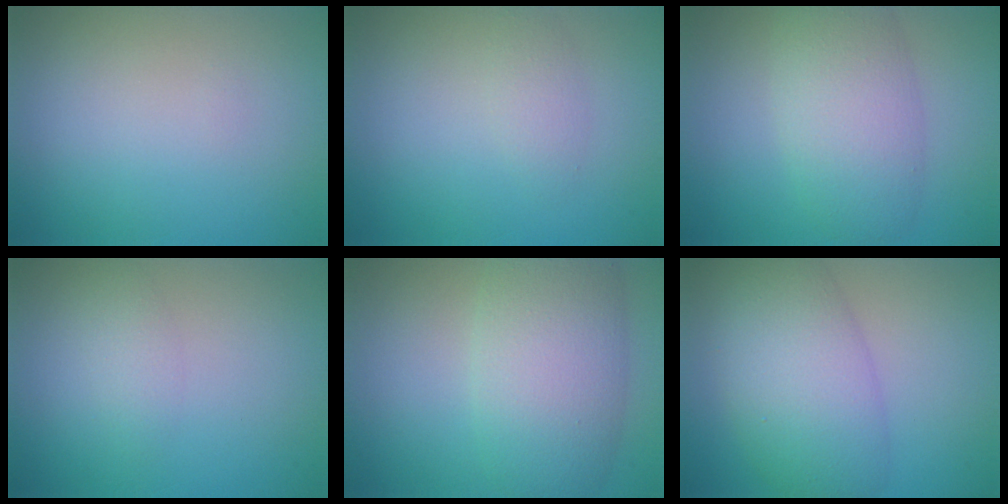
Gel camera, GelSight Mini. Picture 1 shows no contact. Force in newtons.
{"total": 1.3, "press": 1.3, "slide": 0.1}
{"total": 5.8, "press": 5.8, "slide": 0.6}
{"total": 1.2, "press": 1.2, "slide": 0.1}
{"total": 7.9, "press": 7.9, "slide": 0.5}
{"total": 7.4, "press": 7.4, "slide": 0.3}